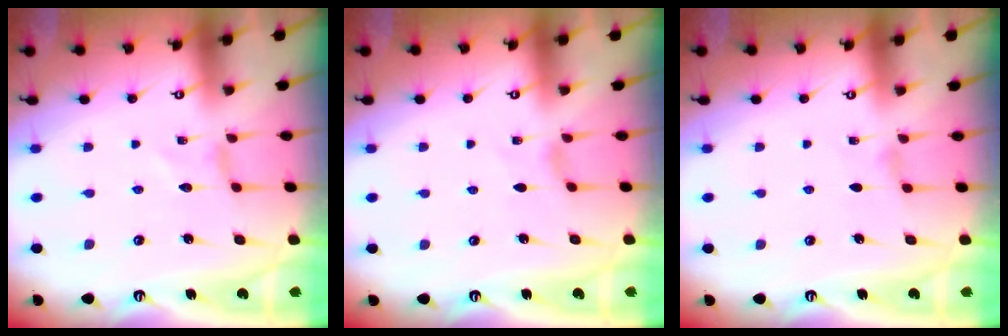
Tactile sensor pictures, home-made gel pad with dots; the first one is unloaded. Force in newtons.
{"total": 0.7, "press": 0.6, "slide": 0.3}
{"total": 1.5, "press": 1.5, "slide": 0.4}